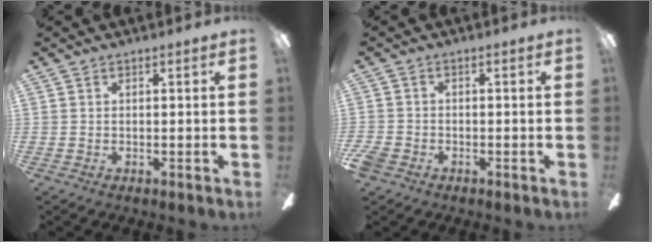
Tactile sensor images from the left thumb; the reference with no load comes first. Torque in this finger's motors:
{"motor_torque": [-0.36, 0.38, -0.08, 0.07, 0.01]}